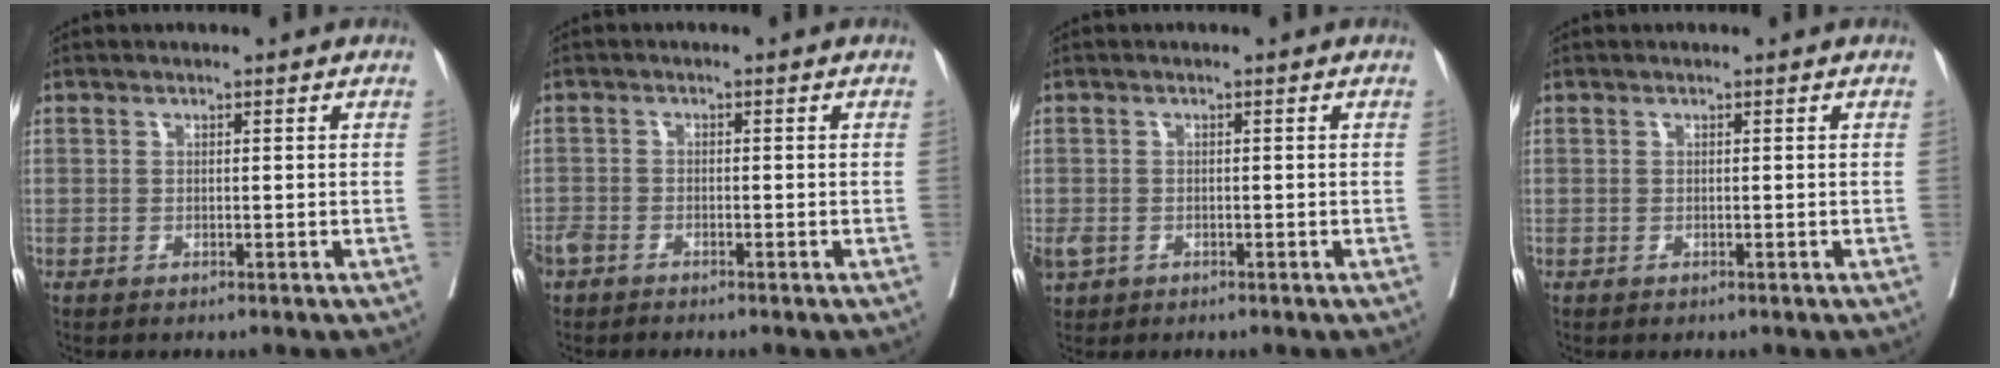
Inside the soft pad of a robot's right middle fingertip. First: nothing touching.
{"total": 3.5, "force": [-2.9, 1.5, 1.3], "torque": [-0.028, -0.004, -0.057]}
{"total": 2.8, "force": [-1.2, 2.1, 1.4], "torque": [-0.035, -0.004, -0.017]}
{"total": 0.0}